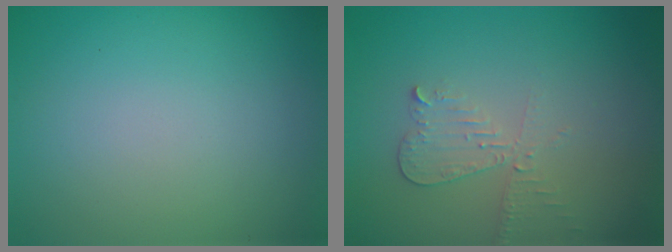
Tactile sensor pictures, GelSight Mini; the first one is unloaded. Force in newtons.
{"total": 2.4, "press": 2.3, "slide": 0.5}